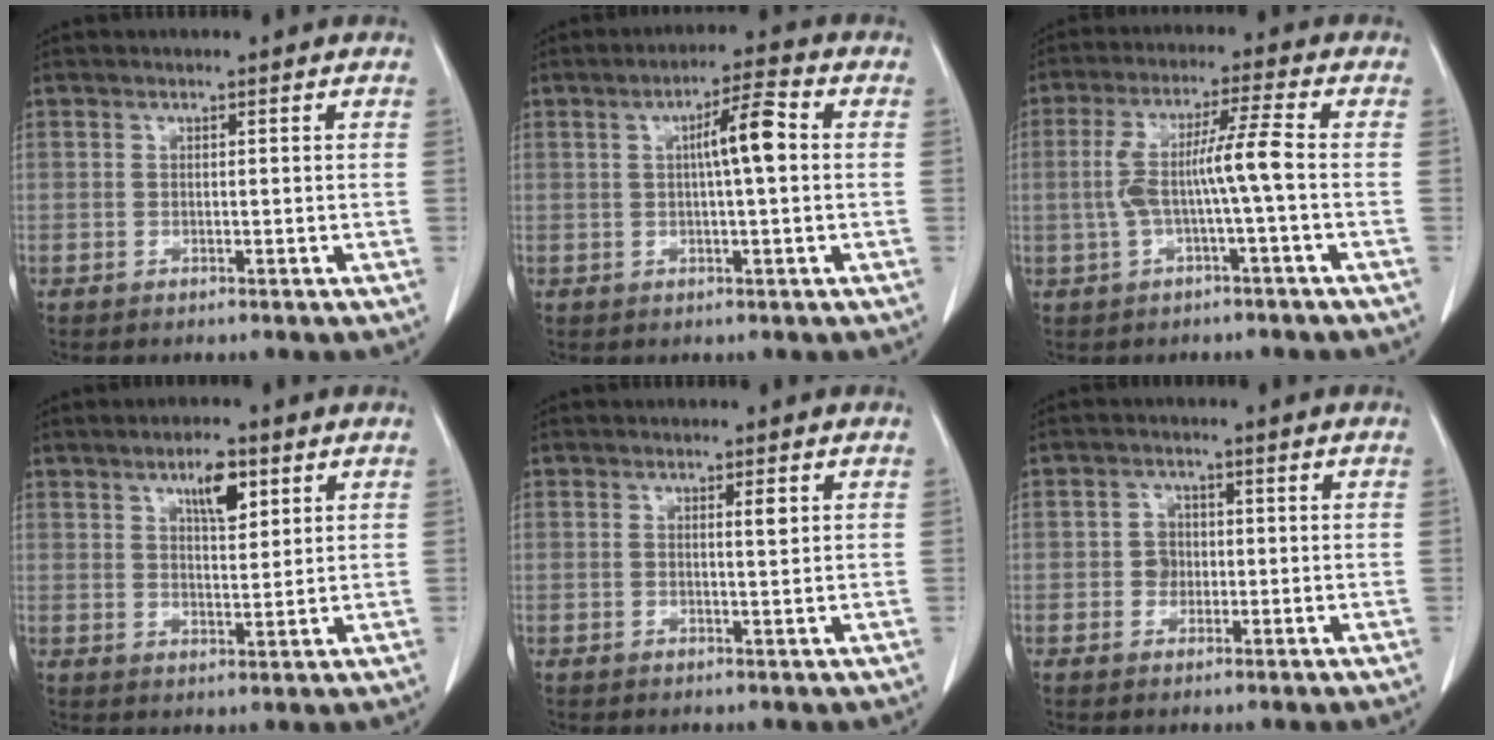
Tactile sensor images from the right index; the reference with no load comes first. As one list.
[{"total": 6.3, "force": [0.8, 0.6, 6.3], "torque": [-0.104, 0.014, 0.009]}, {"total": 7.5, "force": [-0.9, -0.3, 7.5], "torque": [-0.152, 0.022, -0.015]}, {"total": 5.7, "force": [3.0, 1.9, 4.5], "torque": [-0.076, 0.000, 0.049]}, {"total": 1.6, "force": [0.6, 0.1, 1.5], "torque": [-0.025, -0.002, 0.008]}, {"total": 2.7, "force": [-0.2, 2.4, 1.1], "torque": [-0.014, 0.006, -0.003]}]